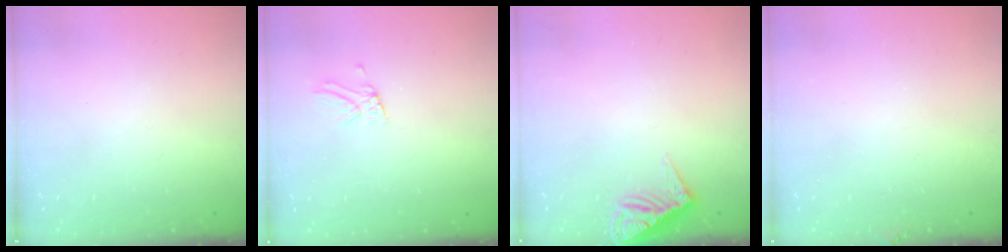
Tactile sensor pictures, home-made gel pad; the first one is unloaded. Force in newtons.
{"total": 2.1, "press": 2.1, "slide": 0.1}
{"total": 9.6, "press": 9.6, "slide": 0.3}
{"total": 3.5, "press": 3.4, "slide": 0.3}